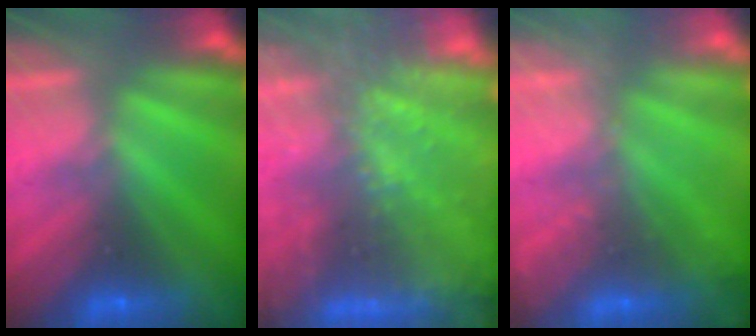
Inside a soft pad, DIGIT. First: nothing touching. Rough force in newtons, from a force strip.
{"total": 5.8}
{"total": 2.4}